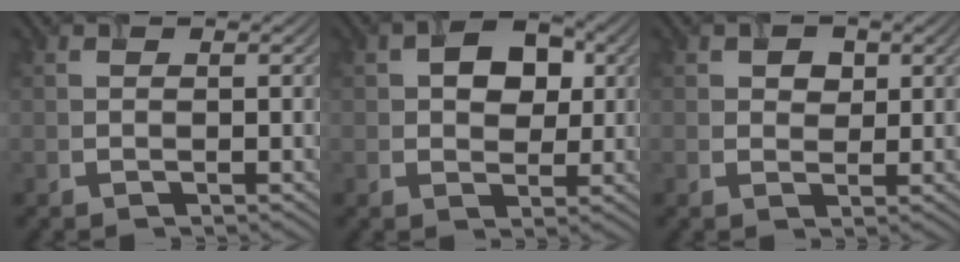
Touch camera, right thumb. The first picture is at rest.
{"total": 5.1, "force": [1.1, 3.8, 3.3], "torque": [-0.049, 0.004, 0.008]}
{"total": 2.1, "force": [0.8, 1.7, 1.0], "torque": [-0.016, -0.002, 0.013]}